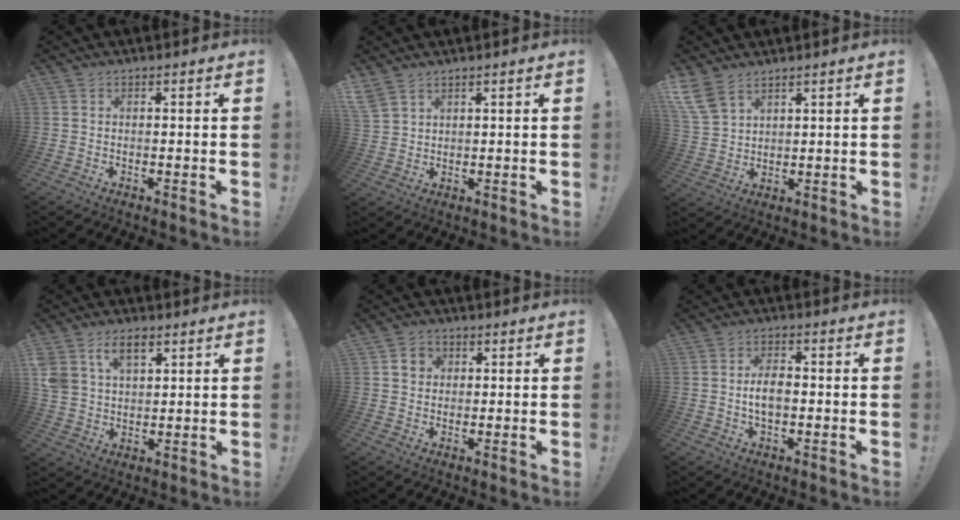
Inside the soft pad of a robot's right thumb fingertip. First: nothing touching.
{"total": 4.5, "force": [3.5, 2.2, 1.9], "torque": [-0.043, -0.014, 0.071]}
{"total": 8.1, "force": [5.7, 4.2, 3.9], "torque": [-0.093, -0.021, 0.118]}
{"total": 8.7, "force": [4.8, 5.6, 4.6], "torque": [-0.089, -0.008, 0.095]}
{"total": 4.4, "force": [1.3, 3.9, 1.5], "torque": [-0.016, 0.002, 0.024]}
{"total": 6.2, "force": [-0.9, 3.4, 5.1], "torque": [-0.095, 0.007, -0.019]}